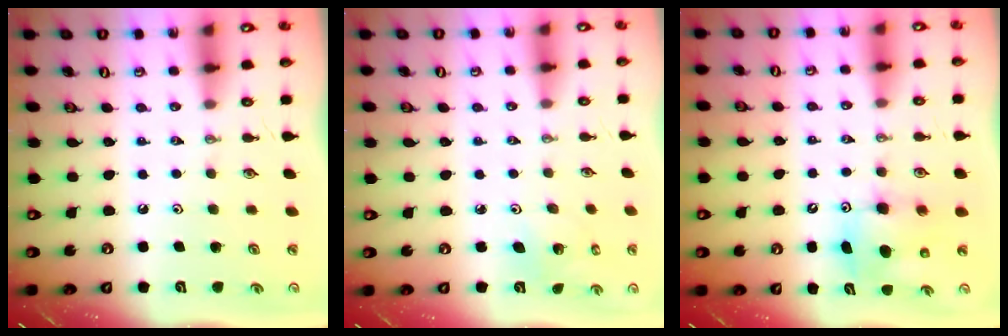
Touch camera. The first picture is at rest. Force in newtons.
{"total": 3.1, "press": 3.1, "slide": 0.1}
{"total": 8.1, "press": 8.0, "slide": 1.6}